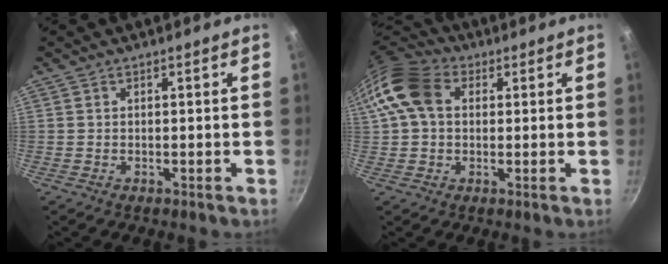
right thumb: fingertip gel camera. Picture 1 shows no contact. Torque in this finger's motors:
{"motor_torque": [-0.61, 1.05, 0.11, -0.09, 0.15]}